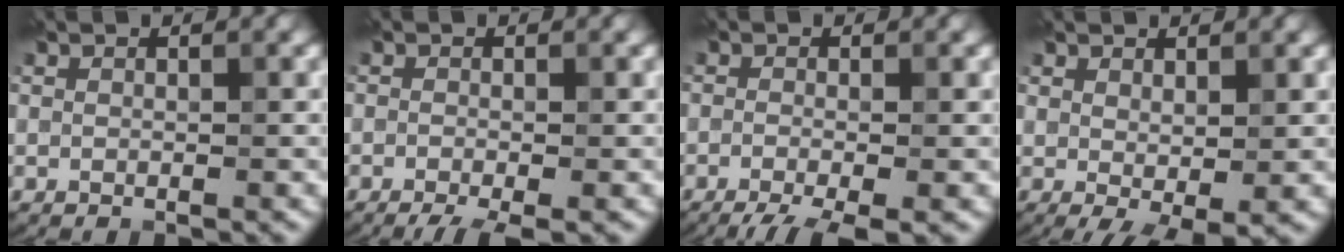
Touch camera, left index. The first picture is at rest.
{"total": 2.9, "force": [-1.8, 0.6, 2.1], "torque": [-0.033, -0.009, -0.033]}
{"total": 4.7, "force": [-2.8, 1.3, 3.6], "torque": [-0.052, -0.011, -0.050]}
{"total": 2.3, "force": [0.3, 0.5, 2.2], "torque": [-0.037, -0.010, 0.012]}